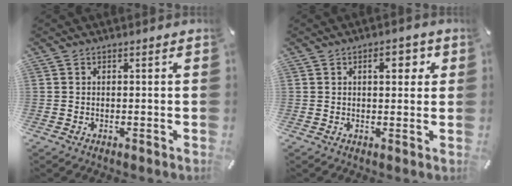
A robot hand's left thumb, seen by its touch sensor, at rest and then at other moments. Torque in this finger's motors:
{"motor_torque": [0.86, 0.92, 0.34, -0.49, 0.12]}